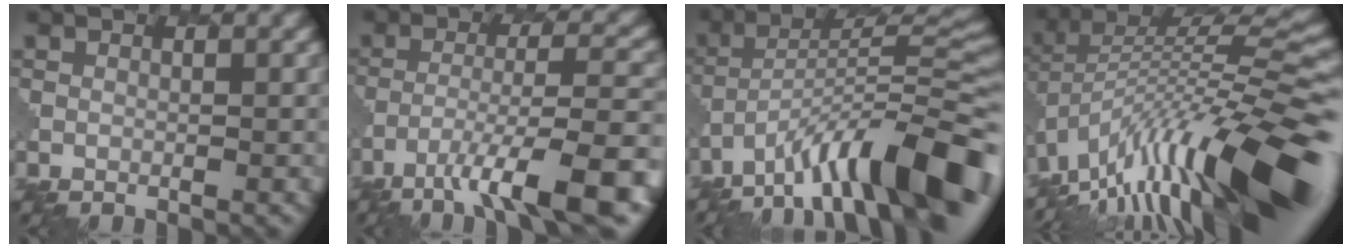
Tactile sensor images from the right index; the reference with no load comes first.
{"total": 10.0, "force": [-5.8, 2.1, 7.8], "torque": [-0.132, 0.003, -0.095]}
{"total": 13.6, "force": [-8.3, 3.6, 10.2], "torque": [-0.156, 0.019, -0.135]}
{"total": 15.4, "force": [-6.8, 4.1, 13.2], "torque": [-0.233, 0.026, -0.126]}